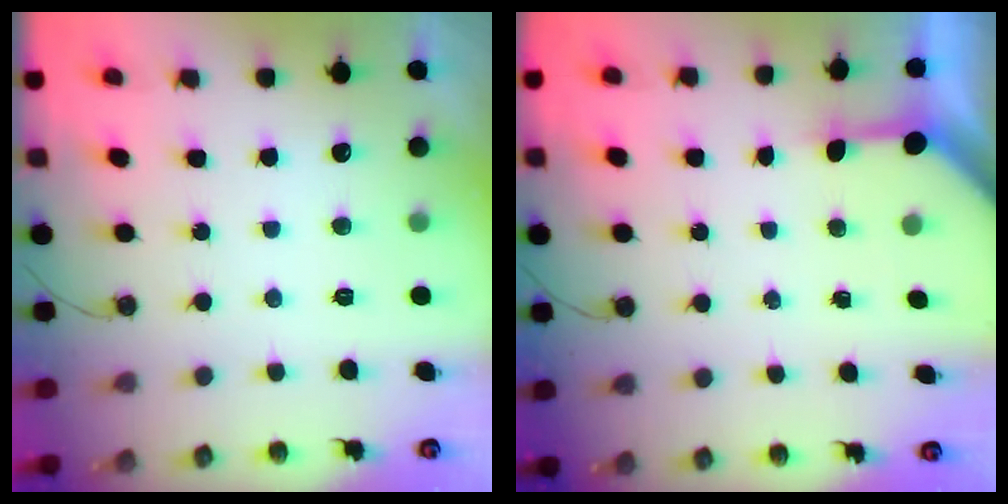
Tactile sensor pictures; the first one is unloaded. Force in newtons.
{"total": 3.1, "press": 3.1, "slide": 0.4}